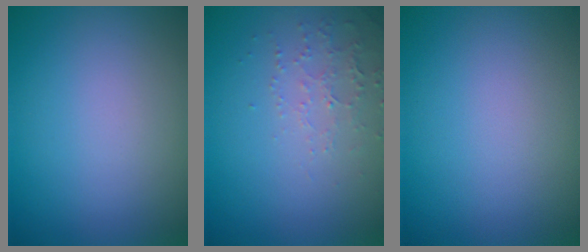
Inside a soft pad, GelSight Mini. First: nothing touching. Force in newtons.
{"total": 1.9, "press": 1.8, "slide": 0.6}
{"total": 0.0}